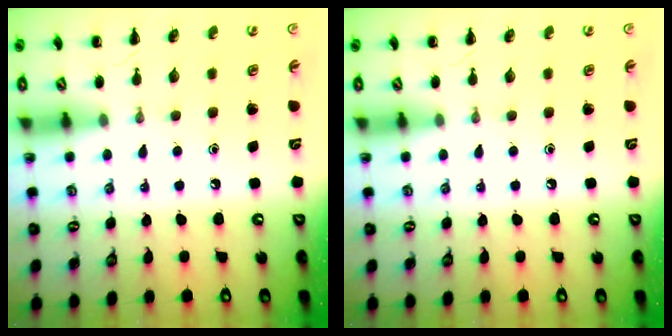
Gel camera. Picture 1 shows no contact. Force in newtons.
{"total": 0.0}